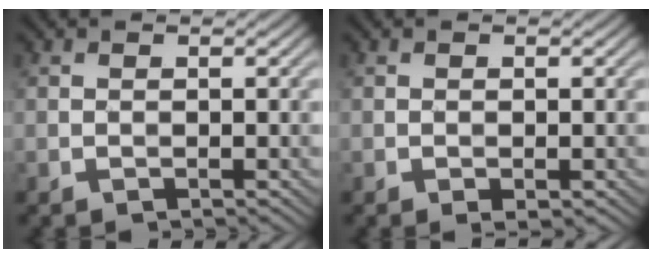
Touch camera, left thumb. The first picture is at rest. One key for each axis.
{"total": 0.9, "fx": -0.3, "fy": 0.4, "fz": 0.7, "tx": -0.011, "ty": 0.000, "tz": -0.003}